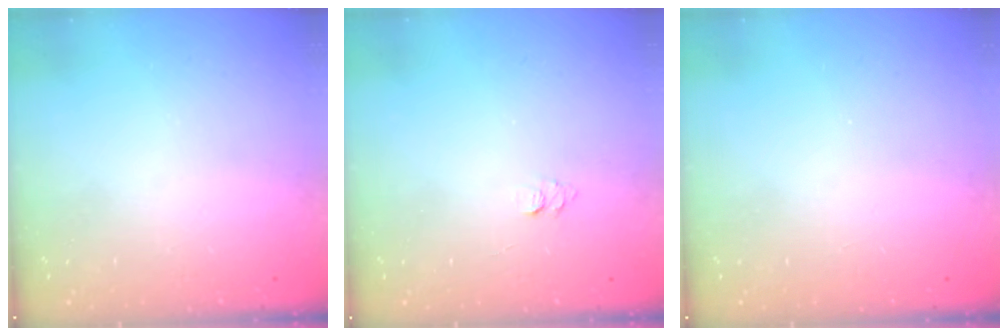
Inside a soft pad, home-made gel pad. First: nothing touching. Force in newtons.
{"total": 5.2, "press": 5.1, "slide": 0.5}
{"total": 0.0}